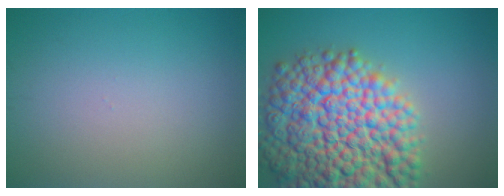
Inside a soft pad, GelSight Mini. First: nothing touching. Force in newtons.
{"total": 15.3, "press": 15.3, "slide": 0.5}